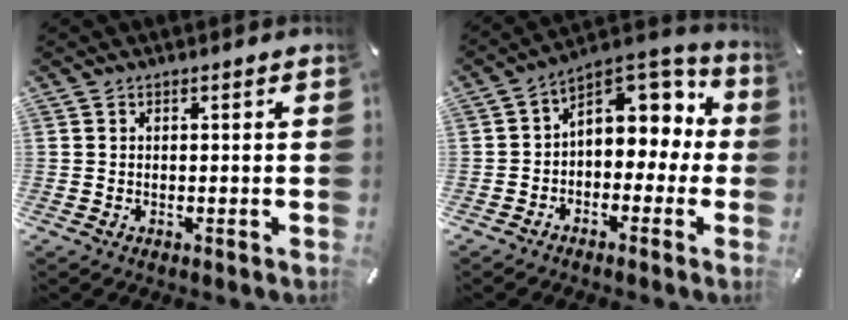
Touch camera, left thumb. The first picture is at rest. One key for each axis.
{"total": 8.7, "fx": 2.7, "fy": 6.7, "fz": 4.9, "tx": -0.057, "ty": -0.024, "tz": 0.047}